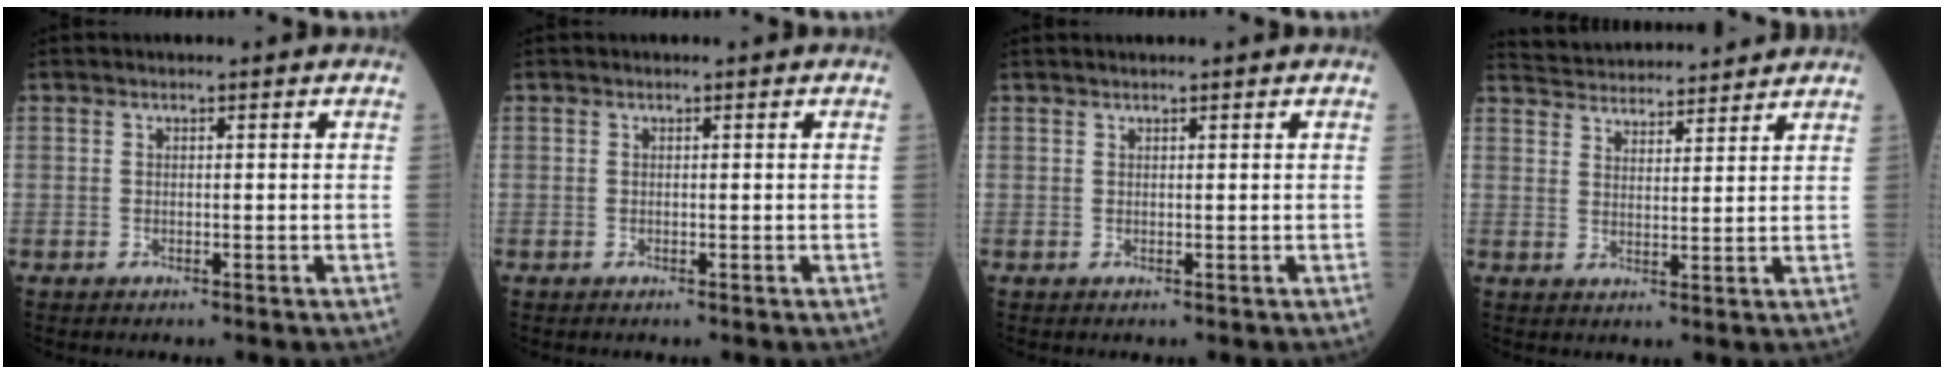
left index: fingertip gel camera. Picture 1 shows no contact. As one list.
[{"total": 0.0}, {"total": 1.3, "force": [1.2, 0.0, 0.5], "torque": [-0.006, 0.021, 0.024]}, {"total": 13.2, "force": [12.7, 1.9, 3.0], "torque": [-0.053, 0.030, 0.188]}]